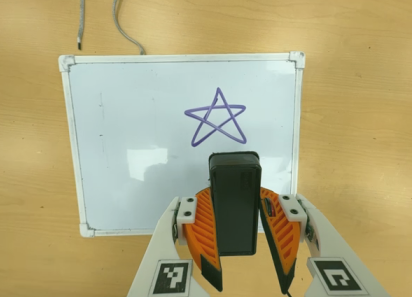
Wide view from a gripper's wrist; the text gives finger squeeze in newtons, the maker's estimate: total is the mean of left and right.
{"total": 7.8, "left": 7.4, "right": 8.3}